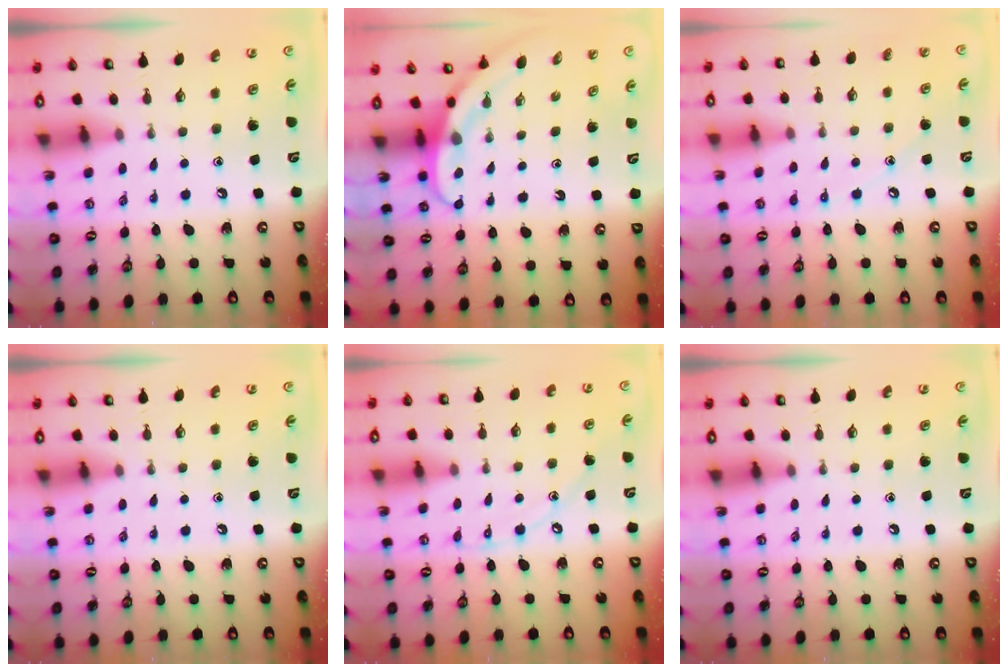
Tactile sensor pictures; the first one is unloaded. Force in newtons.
{"total": 3.8, "press": 3.8, "slide": 0.3}
{"total": 5.5, "press": 5.5, "slide": 0.7}
{"total": 0.0}
{"total": 7.2, "press": 7.1, "slide": 0.8}
{"total": 0.0}